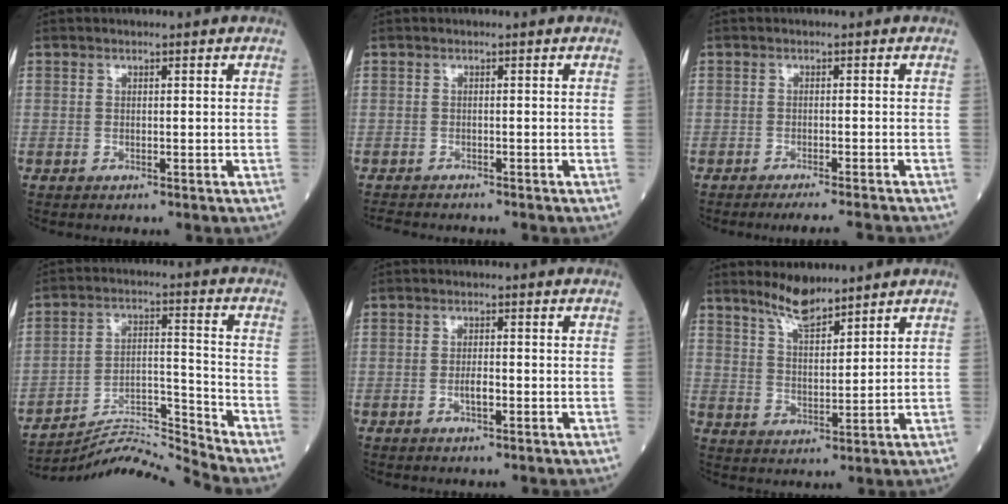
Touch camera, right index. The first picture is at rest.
{"total": 3.1, "force": [-3.0, 0.7, 0.6], "torque": [-0.010, -0.010, -0.049]}
{"total": 6.7, "force": [-6.2, -0.6, 2.5], "torque": [-0.019, -0.016, -0.085]}
{"total": 10.9, "force": [-10.4, -3.4, 0.1], "torque": [-0.007, 0.034, -0.185]}
{"total": 1.9, "force": [-0.7, 0.5, 1.7], "torque": [-0.030, 0.002, -0.012]}
{"total": 5.8, "force": [5.1, 1.0, 2.6], "torque": [-0.057, -0.003, 0.099]}